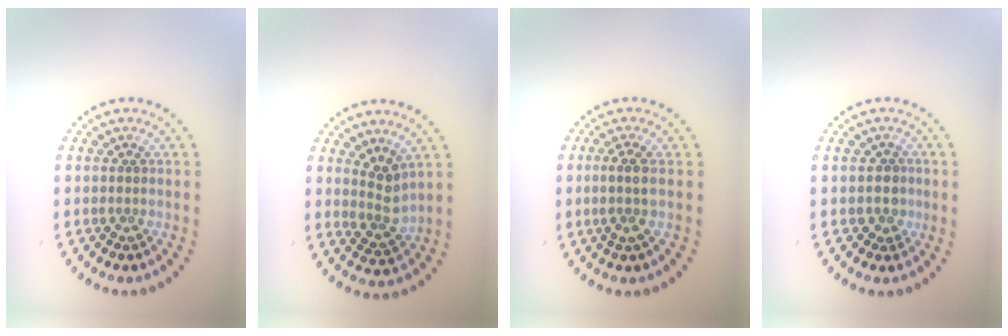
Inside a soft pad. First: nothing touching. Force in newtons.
{"total": 2.4, "press": 1.9, "slide": 1.5}
{"total": 2.0, "press": 1.6, "slide": 1.1}
{"total": 1.2, "press": 0.8, "slide": 0.8}